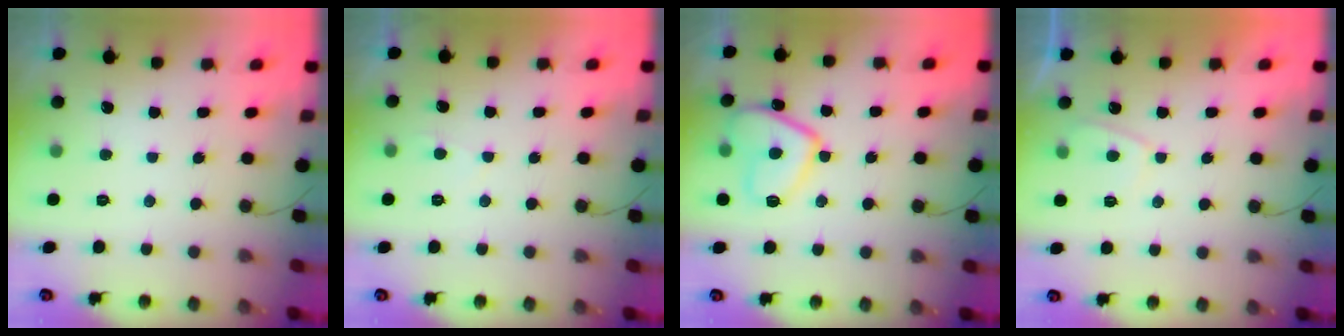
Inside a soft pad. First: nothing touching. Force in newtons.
{"total": 2.0, "press": 1.9, "slide": 0.3}
{"total": 11.4, "press": 11.3, "slide": 1.2}
{"total": 2.7, "press": 2.6, "slide": 0.8}